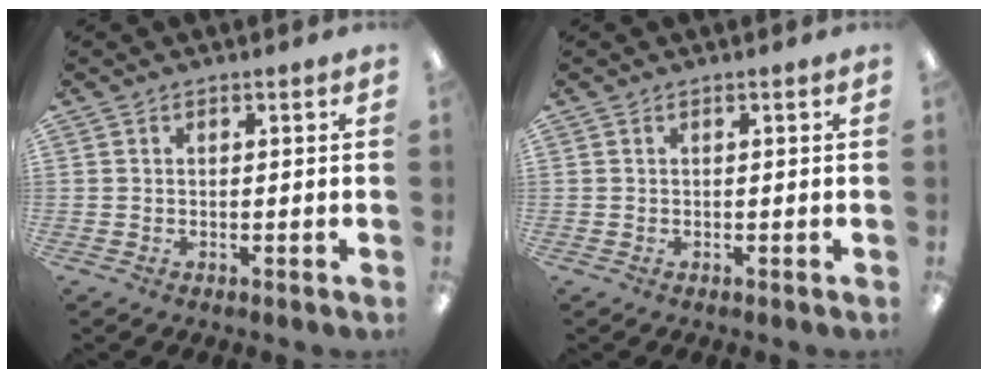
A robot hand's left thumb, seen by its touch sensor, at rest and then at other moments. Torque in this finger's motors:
{"motor_torque": [0.00, 0.00, 0.03, -0.01, 0.00]}